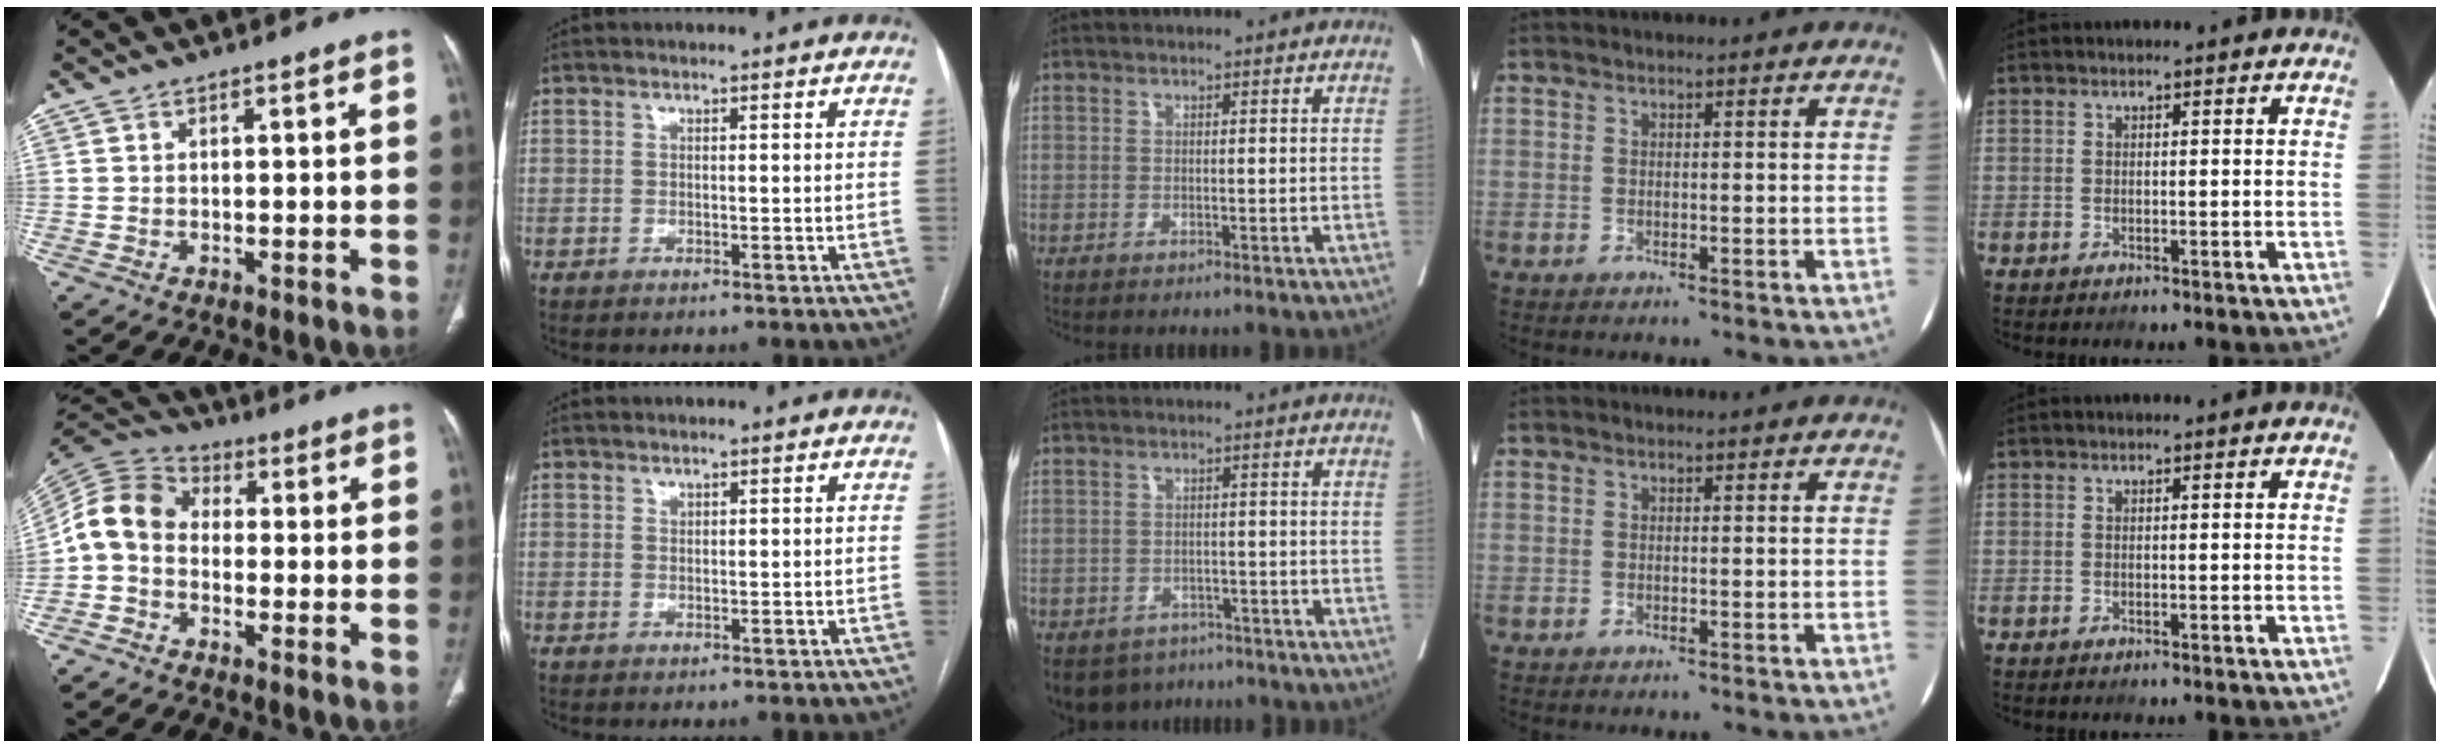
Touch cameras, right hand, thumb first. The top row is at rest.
{"thumb": {"total": 9.0, "force": [-1.1, 7.1, 5.4], "torque": [-0.099, 0.030, -0.039]}, "index": {"total": 0.5, "force": [0.4, 0.3, 0.2], "torque": [-0.002, -0.002, 0.005]}, "middle": {"total": 8.0, "force": [-5.4, 5.7, 1.8], "torque": [-0.038, -0.007, -0.074]}}